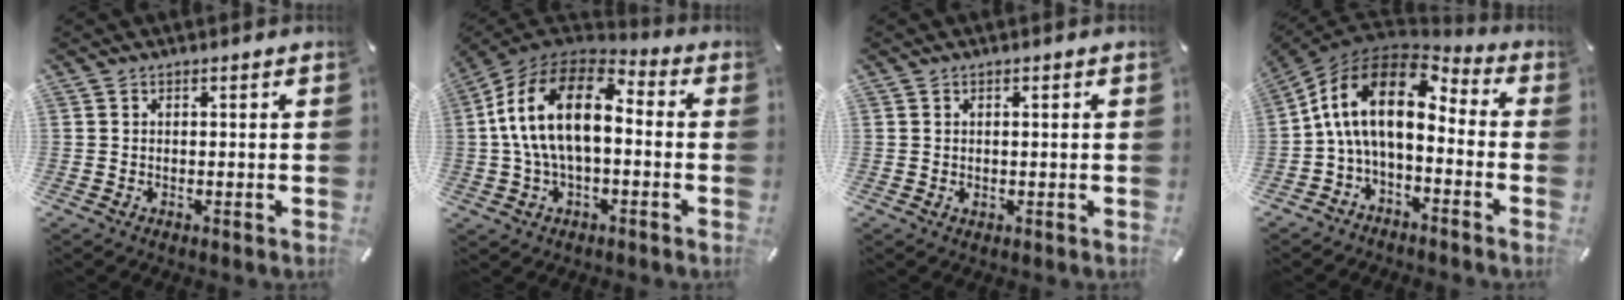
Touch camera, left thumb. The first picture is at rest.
{"total": 15.8, "force": [0.8, 9.2, 12.8], "torque": [-0.272, 0.012, 0.007]}
{"total": 0.8, "force": [0.1, 0.6, 0.5], "torque": [-0.010, 0.003, 0.001]}
{"total": 14.7, "force": [1.4, 8.8, 11.7], "torque": [-0.244, -0.003, 0.020]}